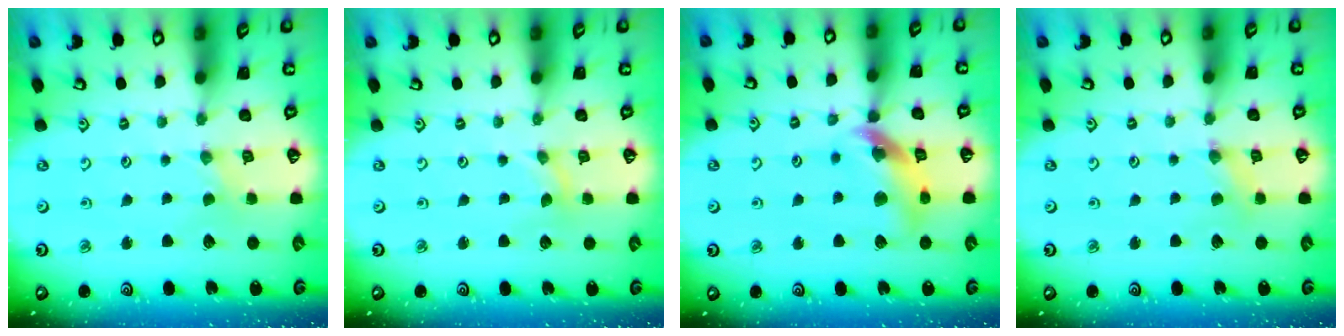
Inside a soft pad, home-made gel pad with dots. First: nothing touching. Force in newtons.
{"total": 0.0}
{"total": 13.7, "press": 13.6, "slide": 1.6}
{"total": 0.8, "press": 0.8, "slide": 0.3}